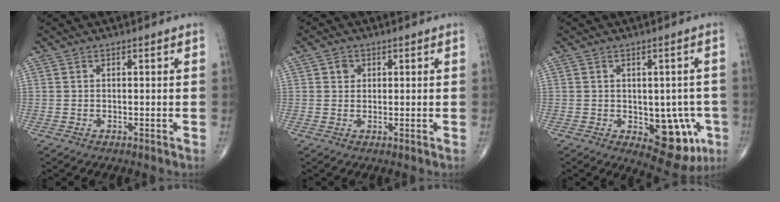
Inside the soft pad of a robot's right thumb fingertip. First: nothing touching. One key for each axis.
{"total": 1.8, "fx": 0.6, "fy": 1.6, "fz": 0.5, "tx": 0.001, "ty": -0.001, "tz": 0.006}
{"total": 11.0, "fx": -3.2, "fy": 6.1, "fz": 8.6, "tx": -0.056, "ty": 0.001, "tz": -0.028}